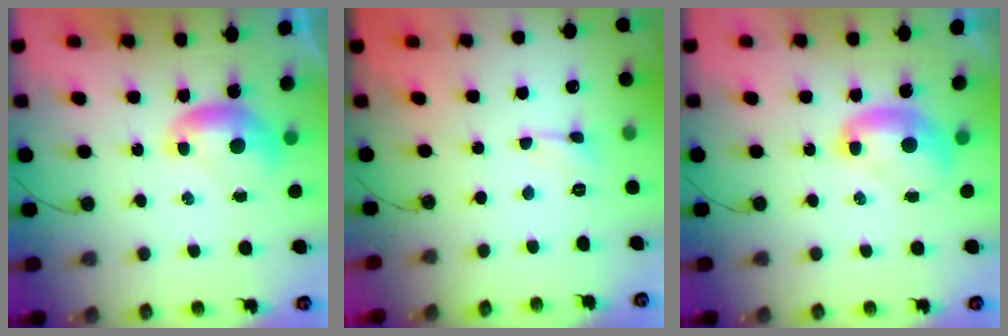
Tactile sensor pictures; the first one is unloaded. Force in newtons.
{"total": 0.8, "press": 0.8, "slide": 0.2}
{"total": 2.0, "press": 2.0, "slide": 0.2}